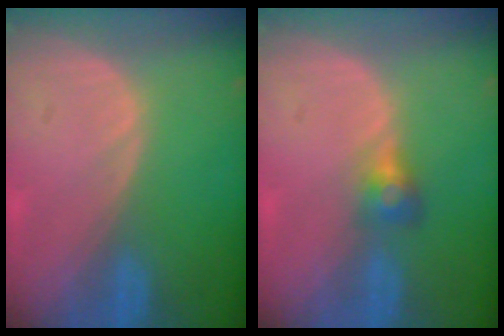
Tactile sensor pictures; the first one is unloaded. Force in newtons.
{"total": 2.8, "press": 2.7, "slide": 0.9}